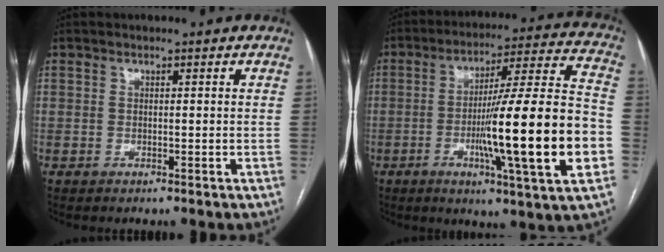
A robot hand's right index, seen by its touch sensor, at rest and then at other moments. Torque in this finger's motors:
{"motor_torque": [2.14, 0.00, 1.05, 0.21]}